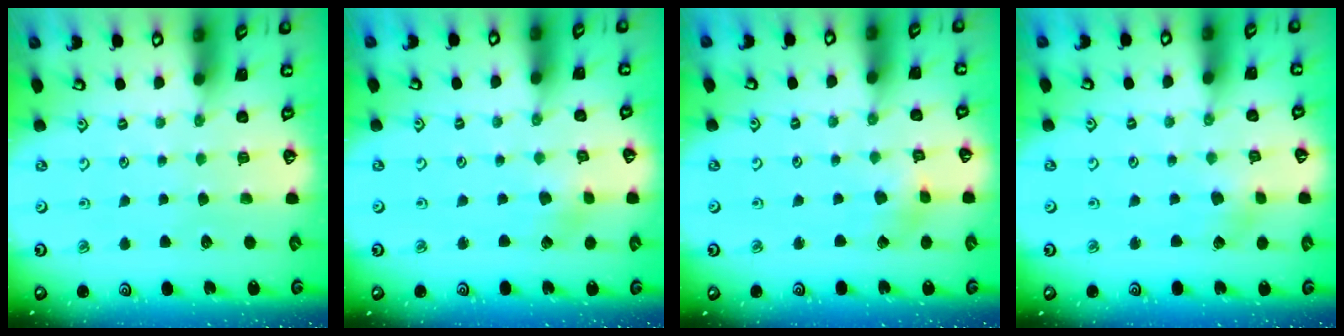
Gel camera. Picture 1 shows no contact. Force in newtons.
{"total": 2.0, "press": 1.9, "slide": 0.3}
{"total": 2.0, "press": 2.0, "slide": 0.3}
{"total": 3.4, "press": 3.3, "slide": 0.4}